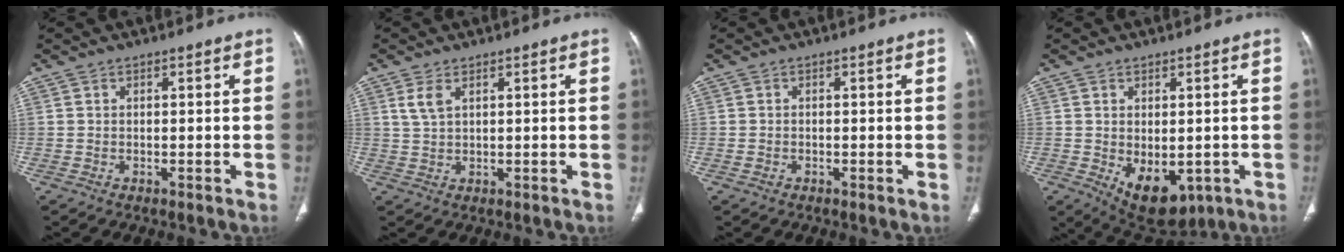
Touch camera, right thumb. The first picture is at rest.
{"total": 3.0, "force": [1.5, 1.4, 2.2], "torque": [-0.050, 0.003, 0.038]}
{"total": 0.6, "force": [-0.2, 0.4, 0.4], "torque": [-0.009, 0.000, -0.005]}
{"total": 9.7, "force": [-2.3, 5.7, 7.4], "torque": [-0.093, -0.009, -0.012]}